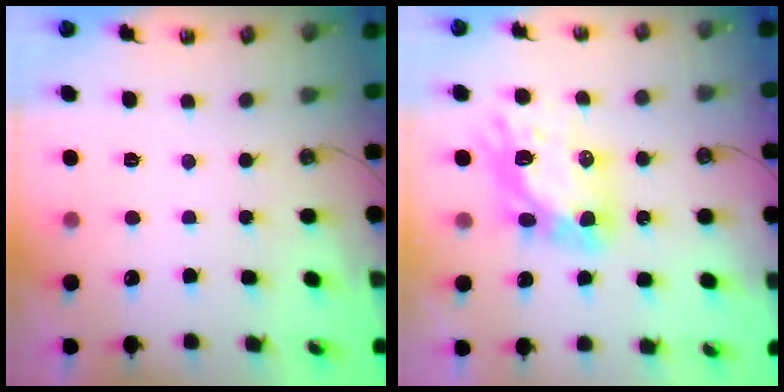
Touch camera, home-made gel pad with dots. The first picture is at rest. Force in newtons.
{"total": 11.3, "press": 11.3, "slide": 1.0}